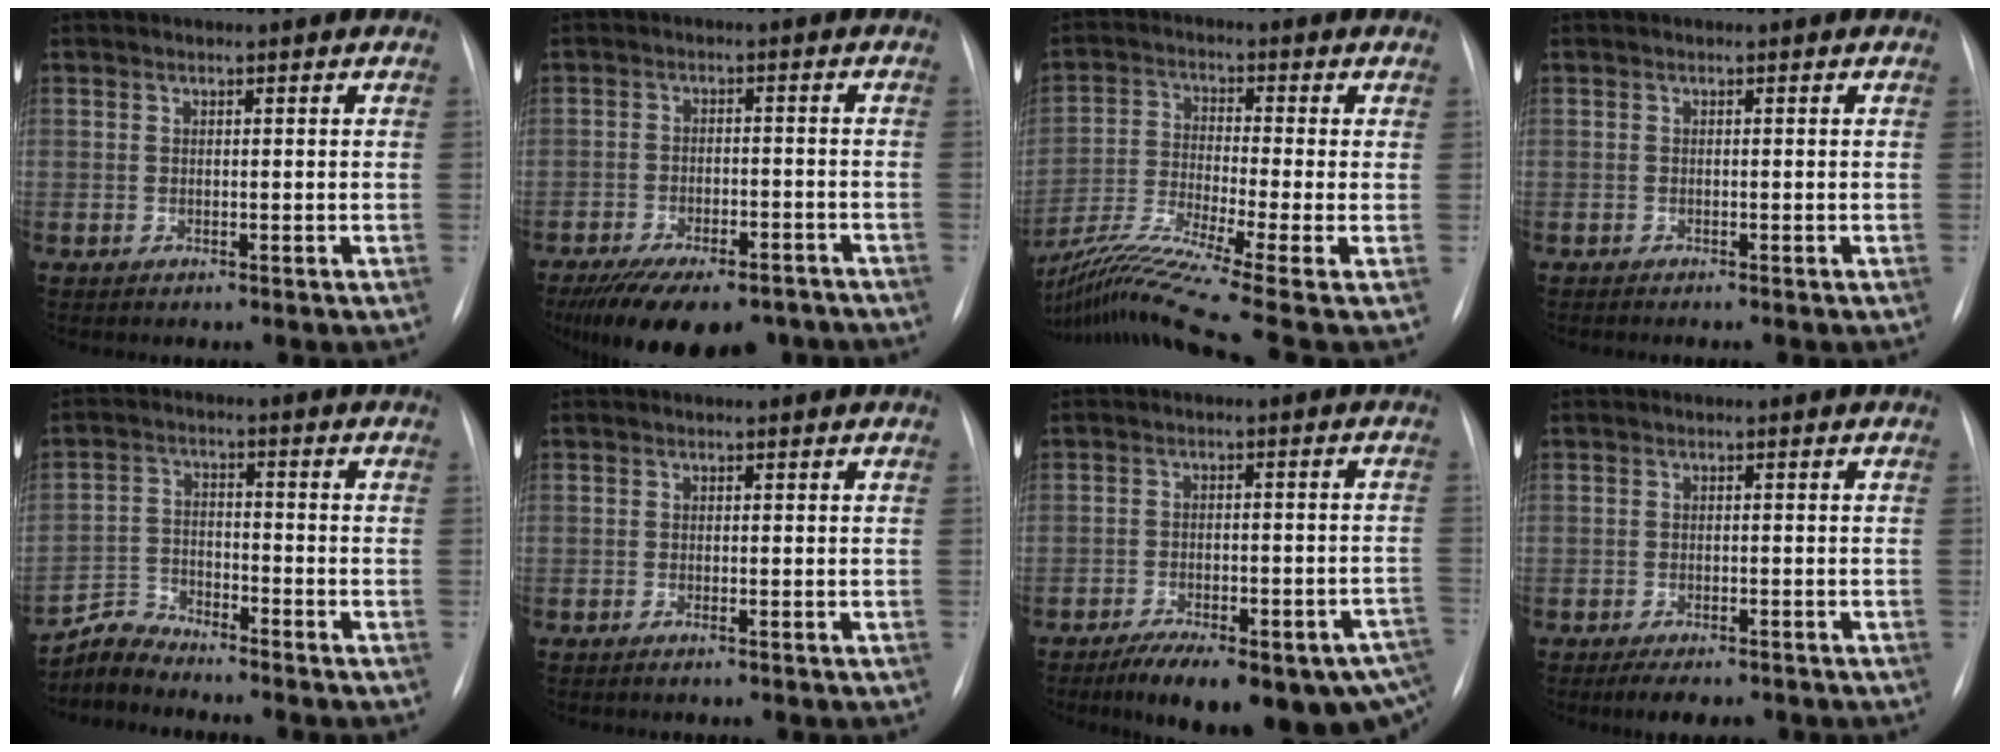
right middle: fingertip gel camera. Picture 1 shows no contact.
{"total": 17.5, "force": [-13.6, 6.6, 8.9], "torque": [-0.157, -0.013, -0.188]}
{"total": 11.2, "force": [-8.2, -2.1, 7.3], "torque": [-0.140, -0.018, -0.143]}
{"total": 0.8, "force": [-0.7, -0.1, 0.4], "torque": [-0.002, -0.001, -0.010]}
{"total": 4.8, "force": [-4.8, 0.3, -0.7], "torque": [0.011, -0.005, -0.090]}
{"total": 0.7, "force": [-0.4, 0.0, 0.5], "torque": [-0.011, -0.001, -0.008]}
{"total": 18.1, "force": [-12.2, 5.8, 12.1], "torque": [-0.117, 0.024, -0.160]}
{"total": 5.0, "force": [-4.0, 1.7, 2.5], "torque": [-0.033, -0.007, -0.051]}